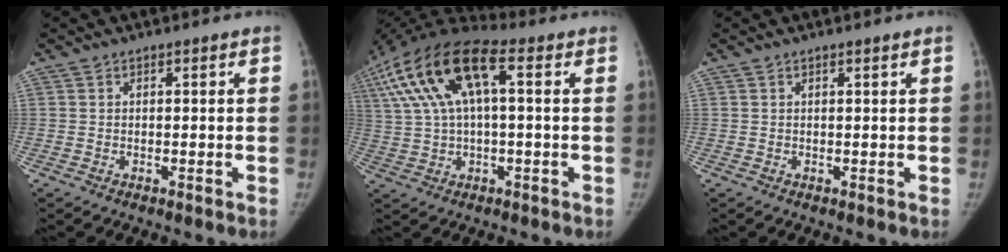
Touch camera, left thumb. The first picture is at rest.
{"total": 18.7, "force": [5.1, 7.7, 16.3], "torque": [-0.335, 0.045, 0.085]}
{"total": 0.6, "force": [0.4, -0.1, 0.5], "torque": [-0.009, 0.000, 0.008]}